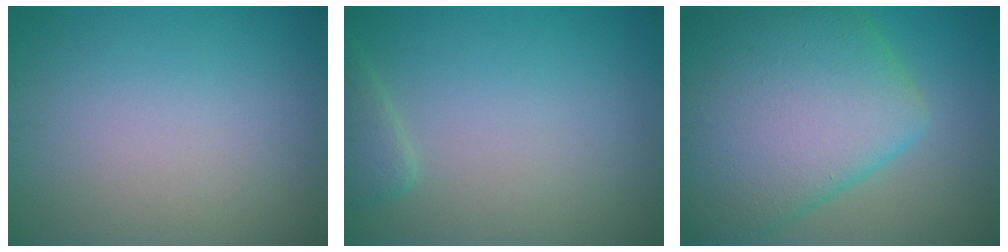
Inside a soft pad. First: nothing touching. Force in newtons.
{"total": 1.9, "press": 1.8, "slide": 0.2}
{"total": 13.4, "press": 13.4, "slide": 0.6}